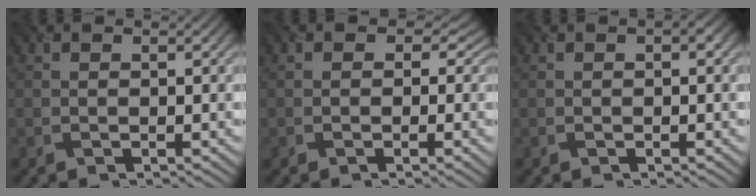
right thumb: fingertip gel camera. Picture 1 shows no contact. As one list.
[{"total": 2.3, "force": [0.4, 2.1, 0.9], "torque": [-0.014, -0.001, -0.006]}, {"total": 0.7, "force": [0.1, 0.4, 0.6], "torque": [-0.009, 0.000, 0.001]}]